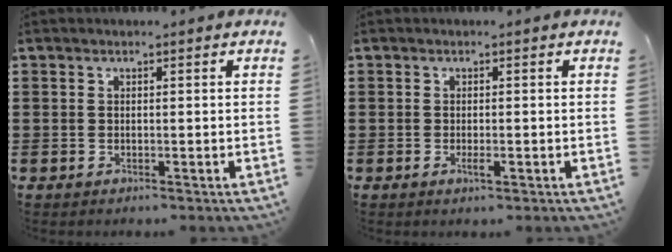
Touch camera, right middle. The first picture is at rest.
{"total": 1.4, "force": [-0.4, 0.4, 1.2], "torque": [-0.023, -0.005, -0.007]}